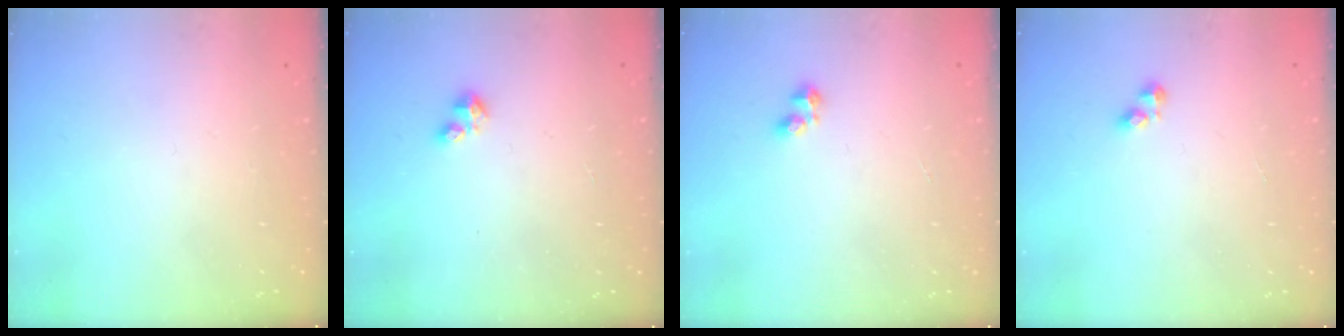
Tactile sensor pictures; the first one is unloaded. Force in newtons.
{"total": 1.6, "press": 1.6, "slide": 0.4}
{"total": 2.2, "press": 2.1, "slide": 0.7}
{"total": 2.4, "press": 2.4, "slide": 0.3}